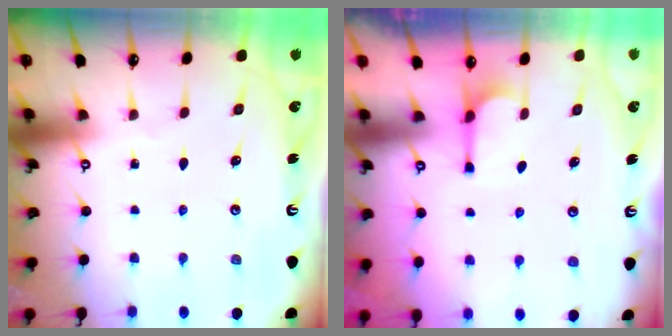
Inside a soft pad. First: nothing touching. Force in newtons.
{"total": 2.0, "press": 1.7, "slide": 1.1}